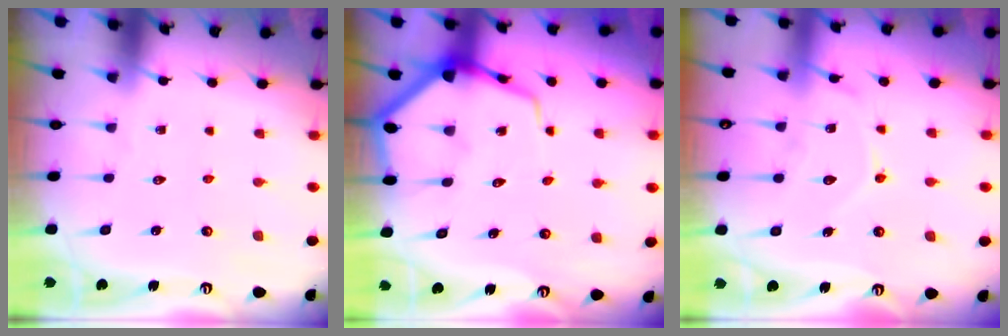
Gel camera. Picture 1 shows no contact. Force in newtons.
{"total": 8.1, "press": 8.1, "slide": 0.8}
{"total": 12.0, "press": 12.0, "slide": 1.0}